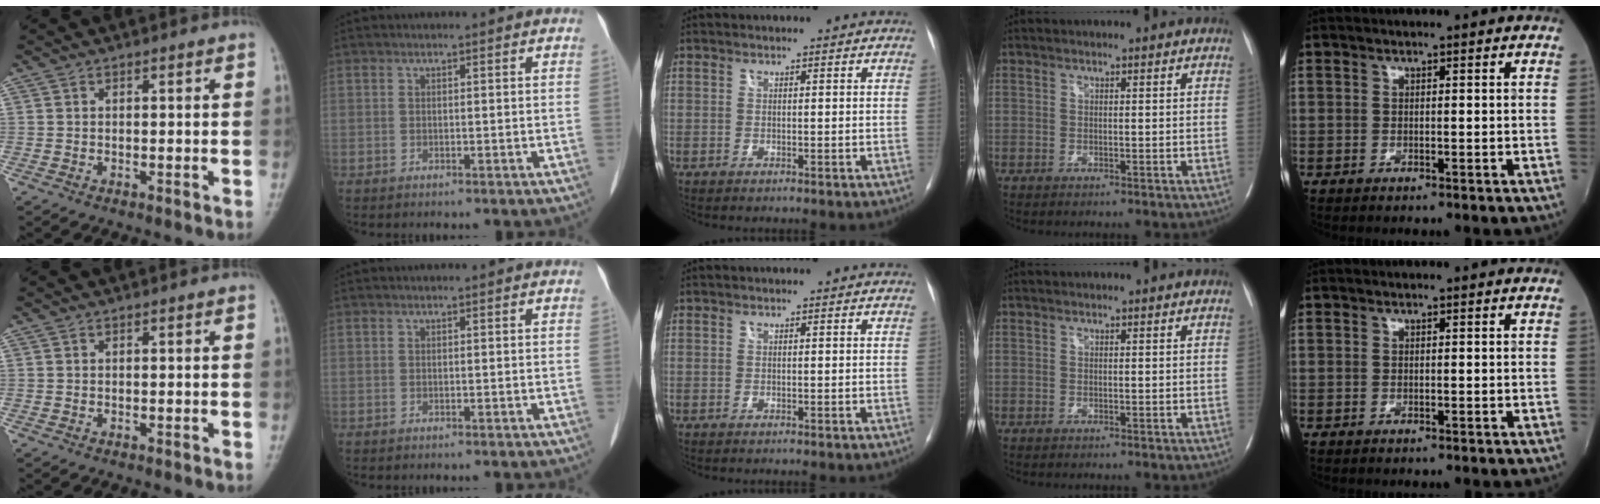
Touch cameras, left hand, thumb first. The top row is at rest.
{}